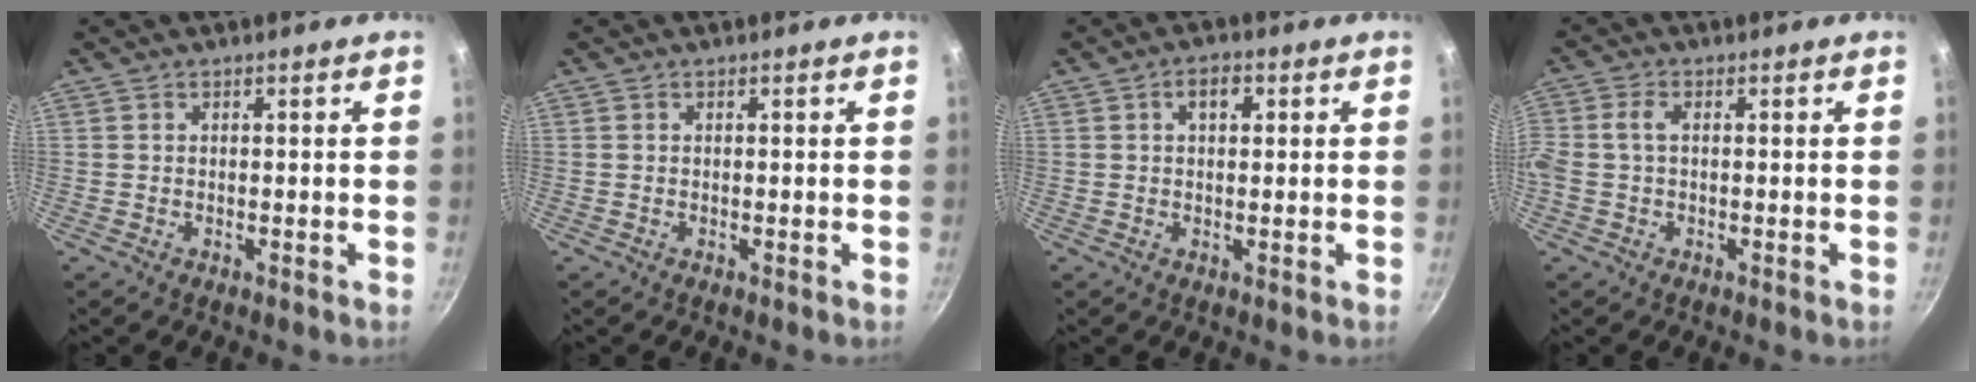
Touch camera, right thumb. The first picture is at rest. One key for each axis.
{"total": 0.0}
{"total": 3.7, "fx": 1.0, "fy": 2.2, "fz": 2.8, "tx": -0.034, "ty": 0.006, "tz": 0.012}
{"total": 3.3, "fx": 0.0, "fy": 1.9, "fz": 2.6, "tx": -0.061, "ty": 0.009, "tz": -0.007}